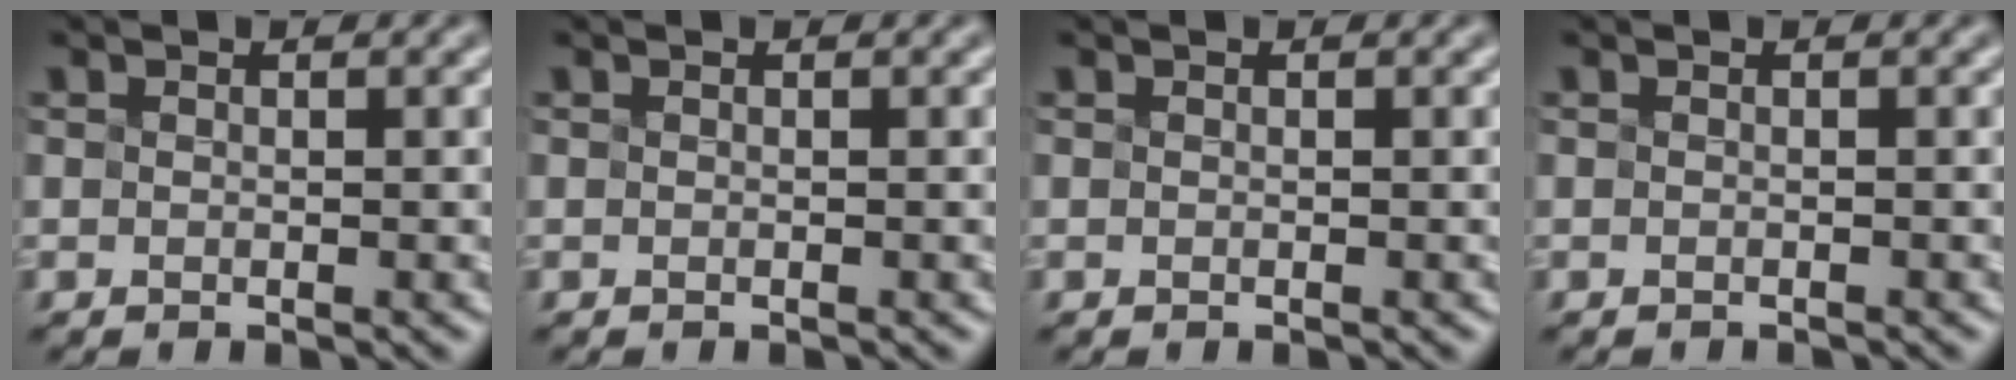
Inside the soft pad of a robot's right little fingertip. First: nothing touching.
{"total": 0.0}
{"total": 0.0}
{"total": 0.9, "force": [-0.9, 0.0, 0.2], "torque": [0.006, -0.009, -0.017]}